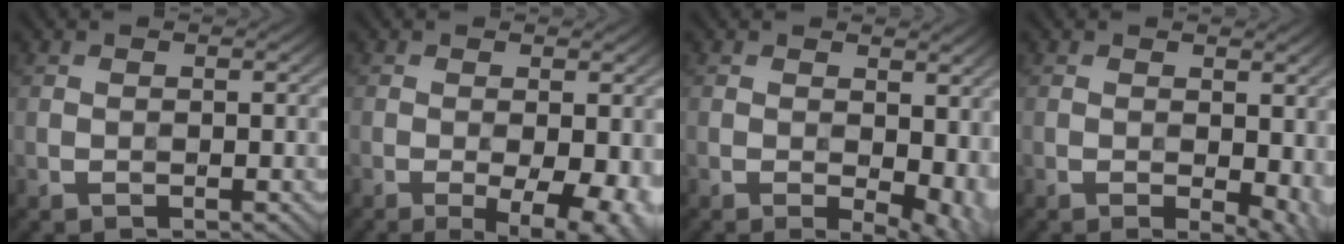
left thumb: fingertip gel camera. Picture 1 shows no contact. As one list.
[{"total": 7.3, "force": [-2.4, 2.7, 6.3], "torque": [-0.086, -0.013, -0.025]}, {"total": 7.3, "force": [-0.3, 4.1, 6.1], "torque": [-0.074, -0.008, 0.003]}, {"total": 4.8, "force": [-0.5, 2.6, 4.0], "torque": [-0.048, -0.008, -0.002]}]